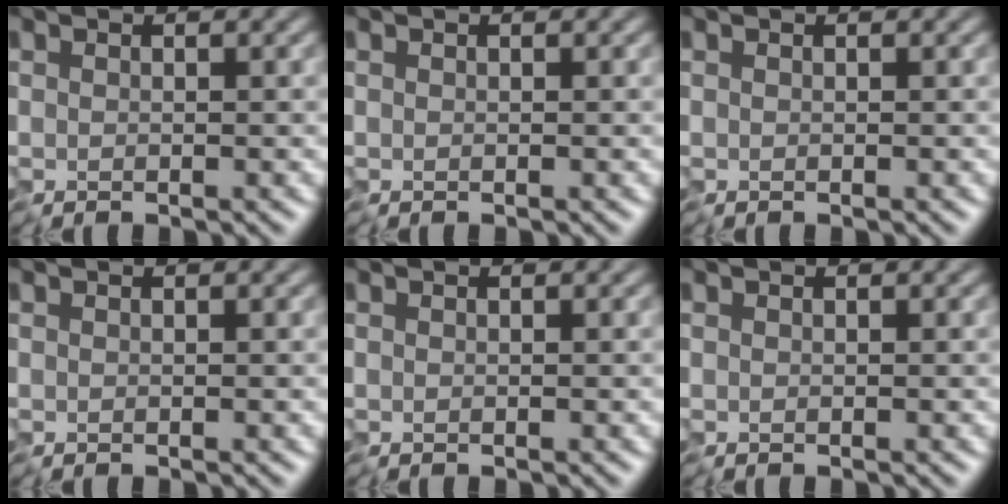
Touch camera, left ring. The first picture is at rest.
{"total": 0.0}
{"total": 0.0}
{"total": 0.0}
{"total": 0.0}
{"total": 0.0}